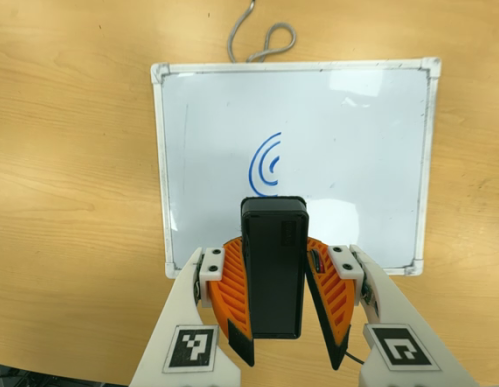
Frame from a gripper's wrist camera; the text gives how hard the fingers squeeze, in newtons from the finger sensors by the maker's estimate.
{"total": 10.1, "left": 9.2, "right": 10.9}